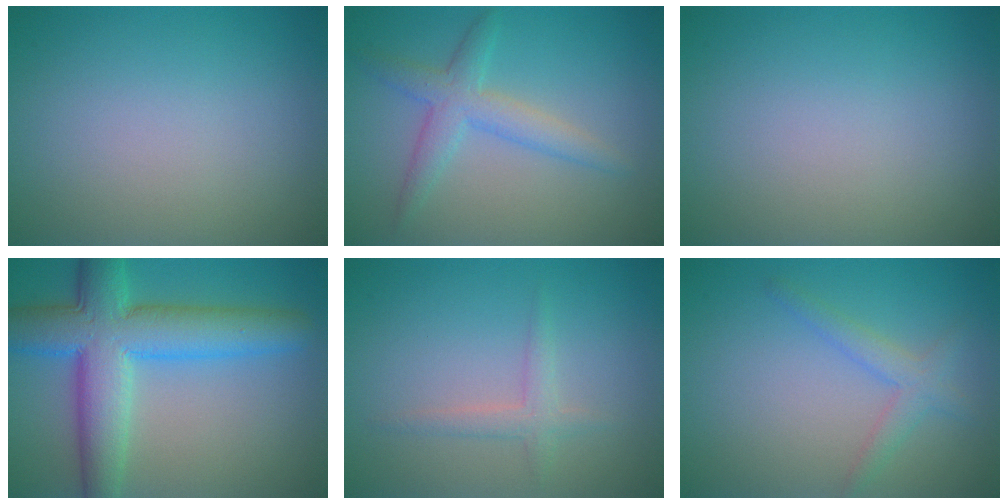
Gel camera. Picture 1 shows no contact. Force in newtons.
{"total": 3.3, "press": 3.3, "slide": 0.1}
{"total": 0.0}
{"total": 9.3, "press": 9.3, "slide": 0.3}
{"total": 1.5, "press": 1.5, "slide": 0.1}
{"total": 2.2, "press": 2.2, "slide": 0.1}